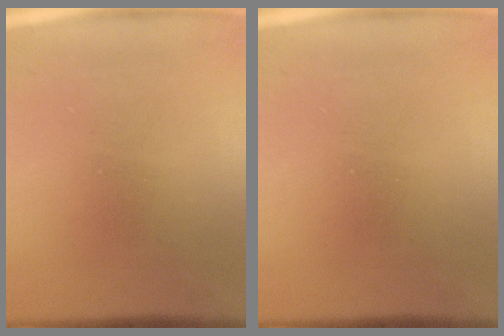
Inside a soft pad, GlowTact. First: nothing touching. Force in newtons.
{"total": 0.0}